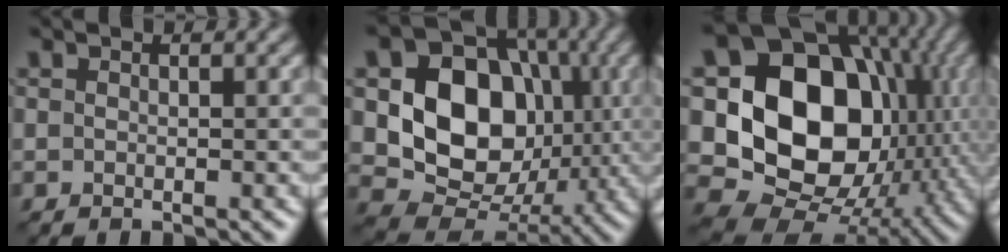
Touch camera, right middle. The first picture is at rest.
{"total": 12.1, "force": [0.9, 9.4, 7.5], "torque": [-0.125, -0.003, 0.008]}
{"total": 16.2, "force": [0.7, 12.4, 10.5], "torque": [-0.164, -0.008, 0.002]}